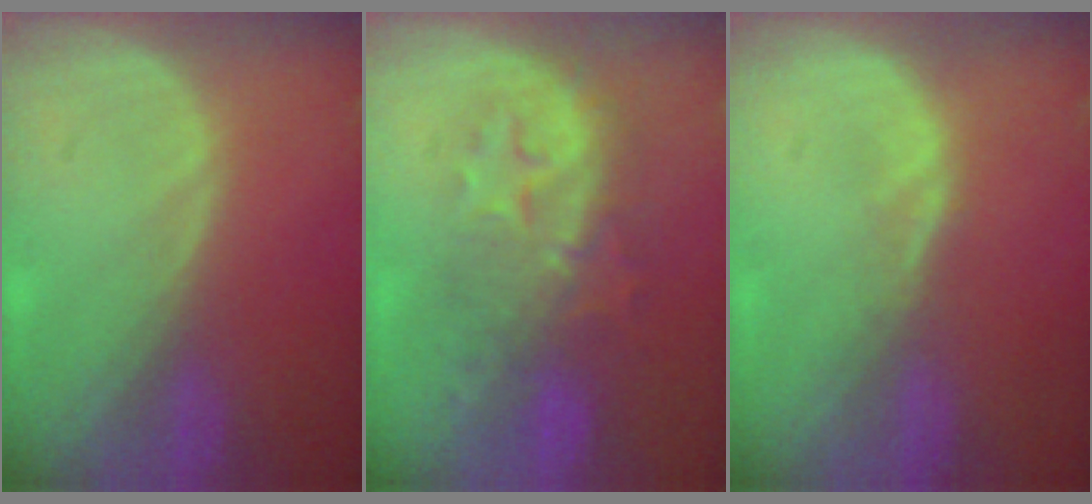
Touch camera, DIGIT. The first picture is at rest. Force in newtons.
{"total": 8.6, "press": 8.3, "slide": 2.3}
{"total": 1.0, "press": 1.0, "slide": 0.1}